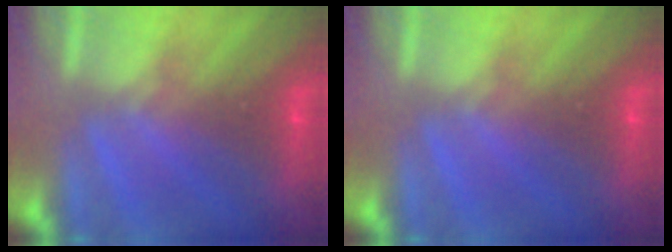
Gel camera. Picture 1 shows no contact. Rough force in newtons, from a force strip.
{"total": 0.0}